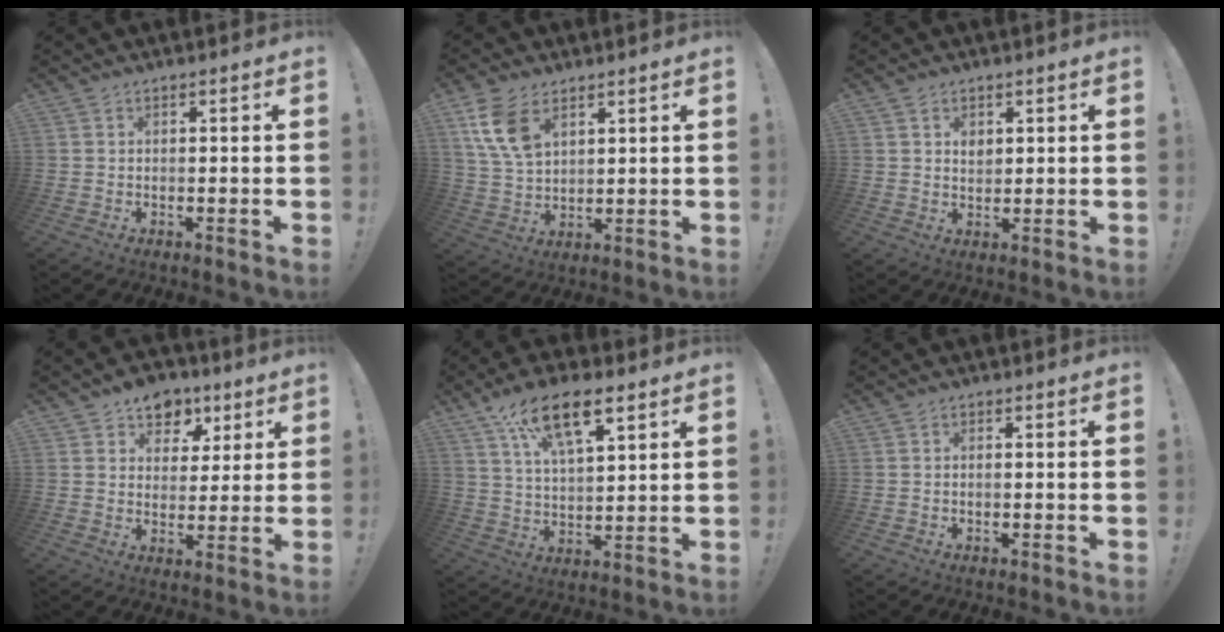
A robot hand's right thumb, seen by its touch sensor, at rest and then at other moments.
{"total": 11.0, "force": [5.8, 6.6, 6.7], "torque": [-0.135, -0.014, 0.111]}
{"total": 2.6, "force": [1.5, 2.0, 0.9], "torque": [0.002, -0.009, 0.022]}
{"total": 8.6, "force": [4.9, 6.7, 2.1], "torque": [-0.015, -0.034, 0.095]}
{"total": 14.9, "force": [8.7, 6.0, 10.5], "torque": [-0.173, -0.031, 0.152]}
{"total": 0.7, "force": [-0.3, 0.2, 0.6], "torque": [-0.016, 0.002, -0.005]}